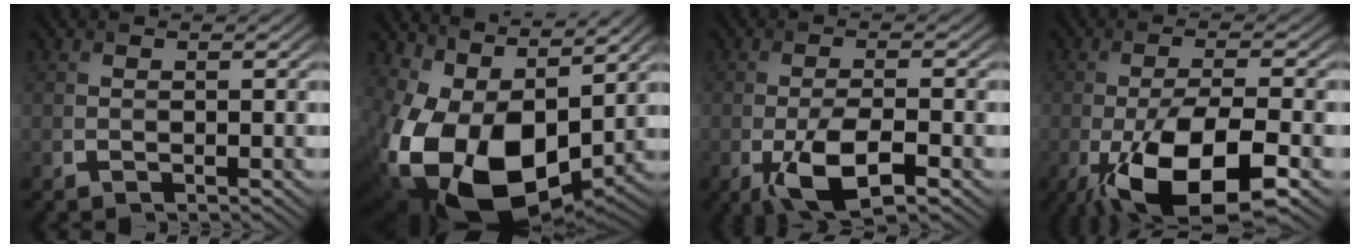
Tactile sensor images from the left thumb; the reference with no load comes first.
{"total": 17.2, "force": [0.4, 10.7, 13.5], "torque": [-0.277, -0.038, 0.023]}
{"total": 7.3, "force": [-2.9, 2.7, 6.1], "torque": [-0.124, -0.012, -0.053]}
{"total": 13.8, "force": [-5.7, 5.2, 11.4], "torque": [-0.215, -0.027, -0.094]}